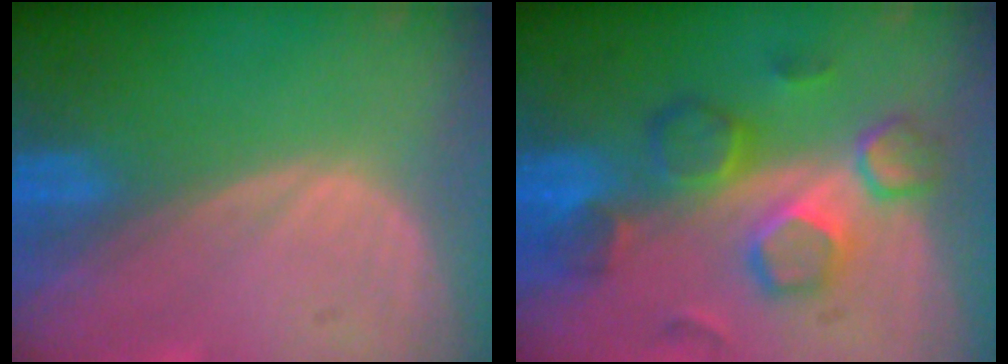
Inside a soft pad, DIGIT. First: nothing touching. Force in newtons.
{"total": 8.3, "press": 8.2, "slide": 1.4}